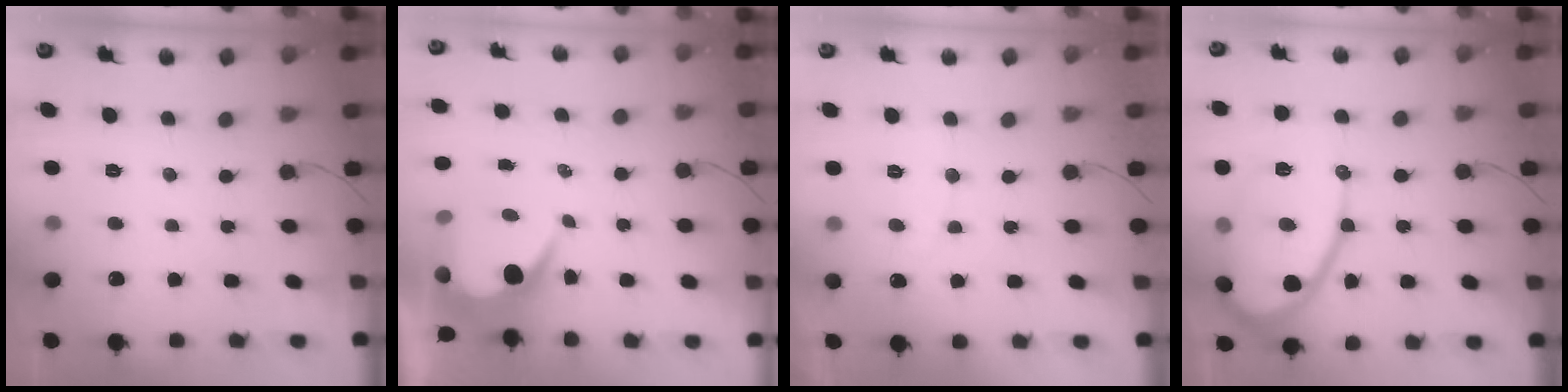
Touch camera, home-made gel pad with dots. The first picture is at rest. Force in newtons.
{"total": 8.2, "press": 8.1, "slide": 0.5}
{"total": 3.7, "press": 3.6, "slide": 0.2}
{"total": 14.8, "press": 14.8, "slide": 0.8}